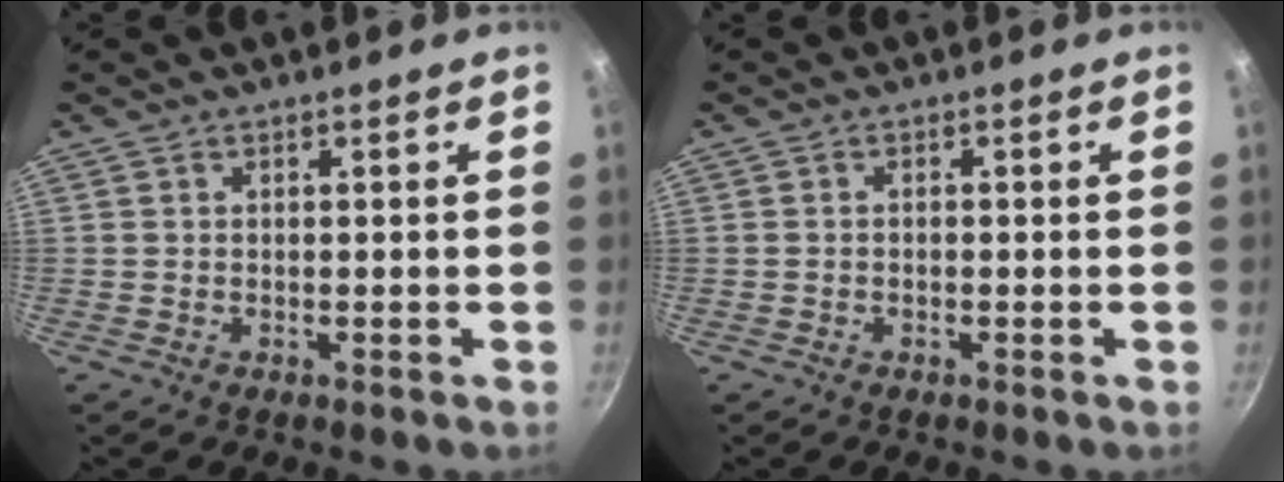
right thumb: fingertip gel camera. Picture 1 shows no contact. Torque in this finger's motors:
{"motor_torque": [0.22, -0.14, -0.23, 0.19, 0.04]}